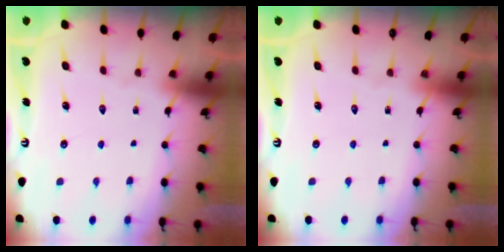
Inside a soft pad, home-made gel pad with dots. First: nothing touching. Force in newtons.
{"total": 0.0}